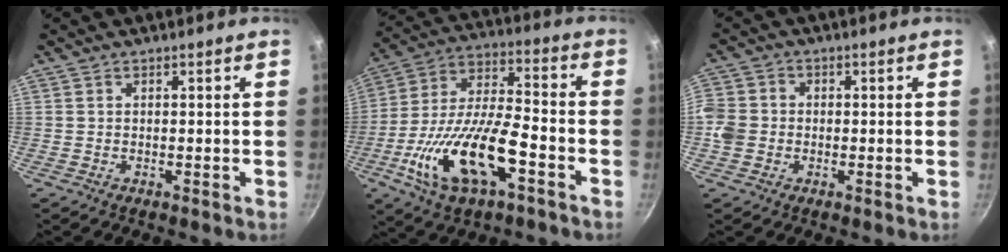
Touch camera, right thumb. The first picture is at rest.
{"total": 19.9, "force": [-7.5, 8.1, 16.6], "torque": [-0.312, 0.030, -0.143]}
{"total": 6.0, "force": [-1.1, 5.3, 2.7], "torque": [-0.045, 0.011, -0.034]}